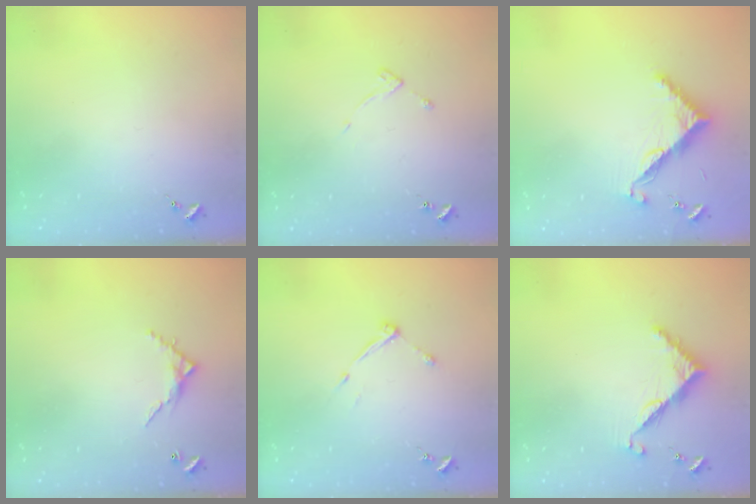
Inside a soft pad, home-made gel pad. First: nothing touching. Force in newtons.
{"total": 3.7, "press": 3.6, "slide": 0.5}
{"total": 8.5, "press": 8.5, "slide": 0.6}
{"total": 5.7, "press": 5.7, "slide": 0.5}
{"total": 5.1, "press": 5.1, "slide": 0.6}
{"total": 7.7, "press": 7.7, "slide": 0.2}